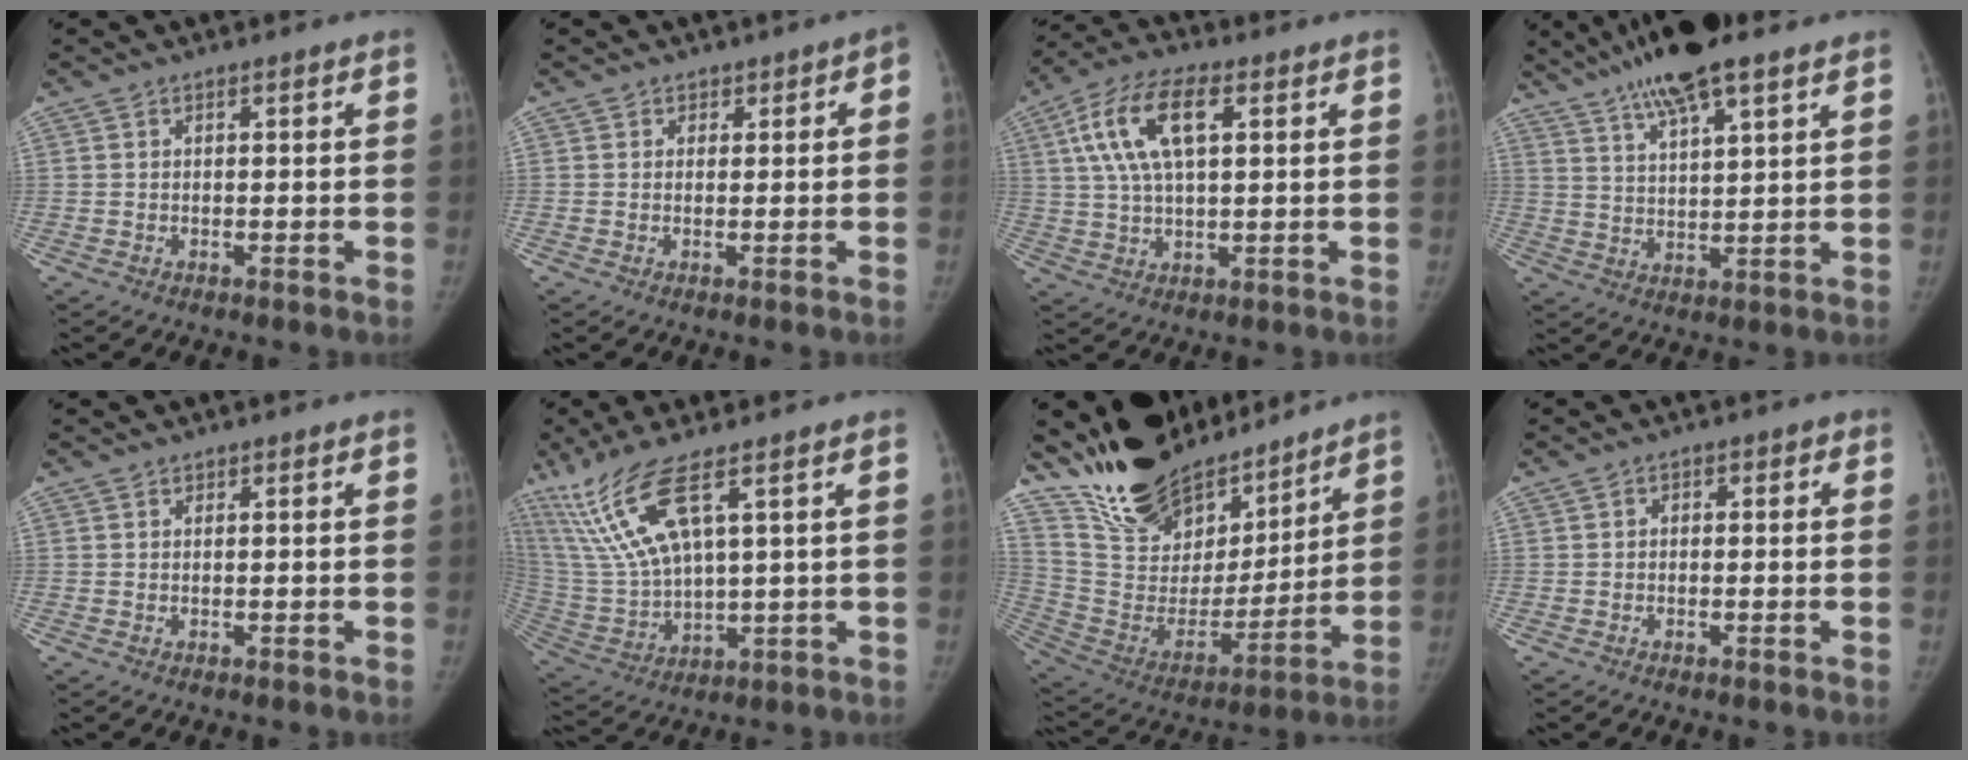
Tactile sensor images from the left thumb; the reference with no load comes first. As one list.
[{"total": 1.8, "force": [0.5, 1.6, 0.6], "torque": [0.019, 0.002, 0.001]}, {"total": 13.0, "force": [4.2, 5.9, 10.8], "torque": [-0.210, 0.008, 0.073]}, {"total": 12.4, "force": [8.6, 2.5, 8.5], "torque": [-0.150, -0.024, 0.155]}, {"total": 0.0}, {"total": 13.7, "force": [7.5, 3.3, 11.0], "torque": [-0.255, -0.031, 0.170]}, {"total": 22.6, "force": [19.2, 9.5, 7.4], "torque": [-0.089, -0.119, 0.346]}, {"total": 1.3, "force": [-0.3, 1.1, 0.6], "torque": [0.011, 0.000, -0.017]}]